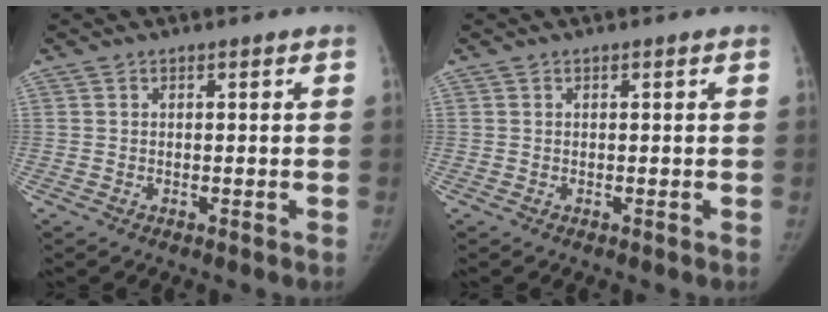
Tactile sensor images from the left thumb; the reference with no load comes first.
{"total": 0.0}